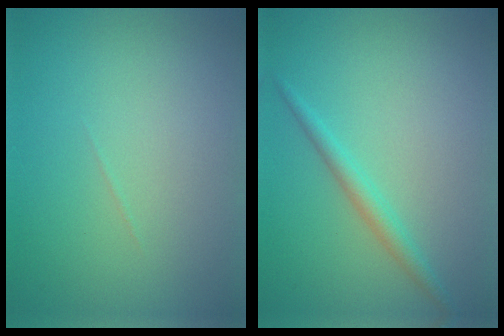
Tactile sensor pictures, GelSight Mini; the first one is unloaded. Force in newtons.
{"total": 1.8, "press": 1.8, "slide": 0.1}